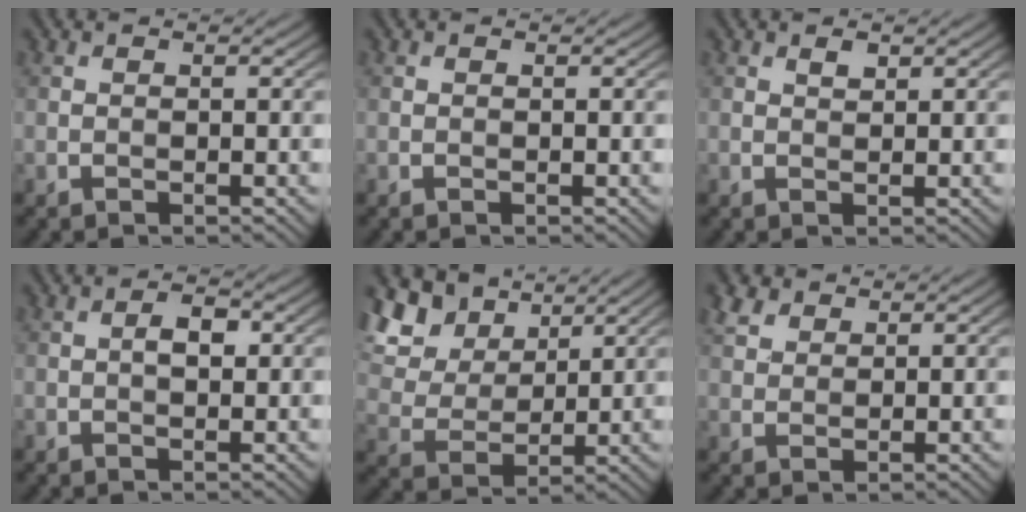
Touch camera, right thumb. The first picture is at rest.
{"total": 0.0}
{"total": 1.1, "force": [0.8, 0.5, 0.6], "torque": [-0.012, -0.002, 0.015]}
{"total": 2.1, "force": [0.2, 1.0, 1.8], "torque": [-0.029, 0.006, 0.000]}
{"total": 13.8, "force": [8.0, 8.2, 7.6], "torque": [-0.221, 0.027, 0.160]}
{"total": 3.2, "force": [2.2, 1.9, 1.3], "torque": [-0.034, 0.009, 0.047]}